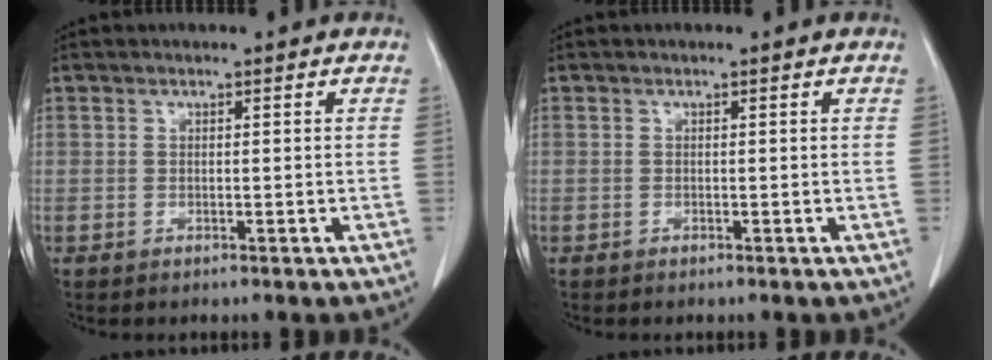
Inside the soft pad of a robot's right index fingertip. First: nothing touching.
{"total": 0.0}